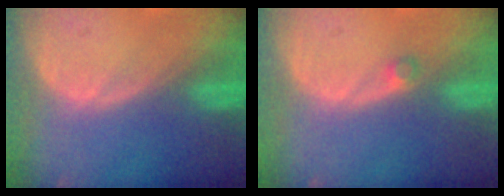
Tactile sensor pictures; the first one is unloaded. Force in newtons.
{"total": 1.3, "press": 1.1, "slide": 0.6}